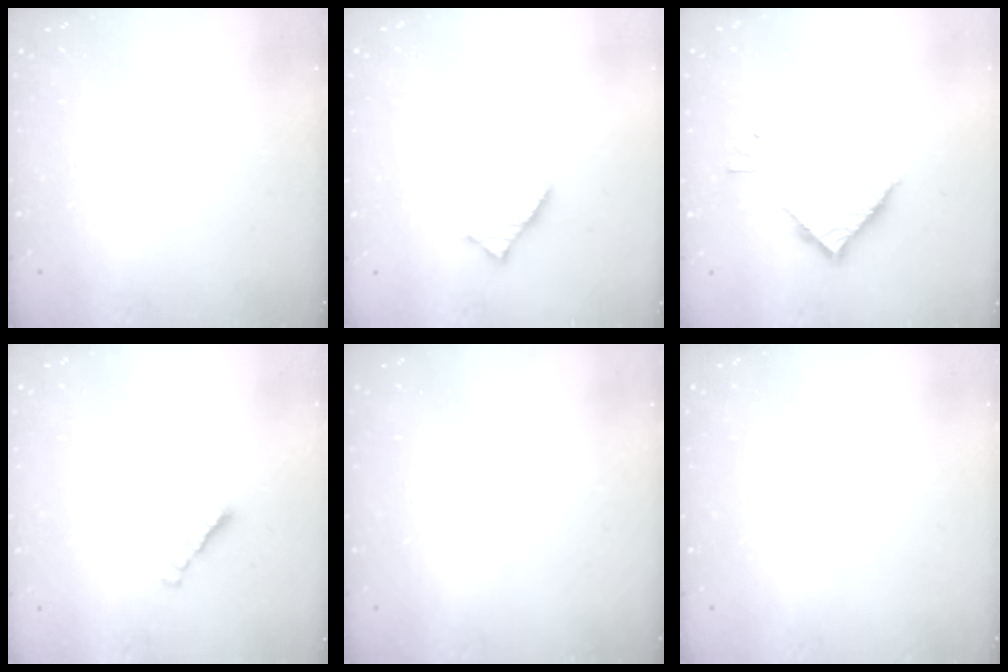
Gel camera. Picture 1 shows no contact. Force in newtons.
{"total": 2.9, "press": 2.9, "slide": 0.4}
{"total": 5.2, "press": 5.2, "slide": 0.5}
{"total": 2.7, "press": 2.6, "slide": 0.7}
{"total": 0.0}
{"total": 0.0}